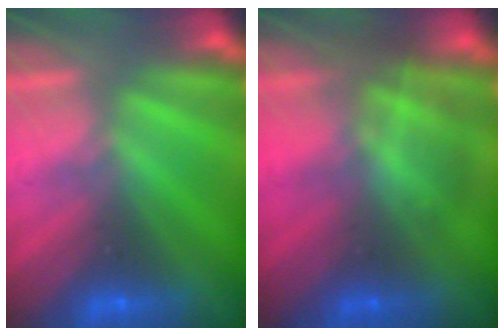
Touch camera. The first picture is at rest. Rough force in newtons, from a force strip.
{"total": 2.9}